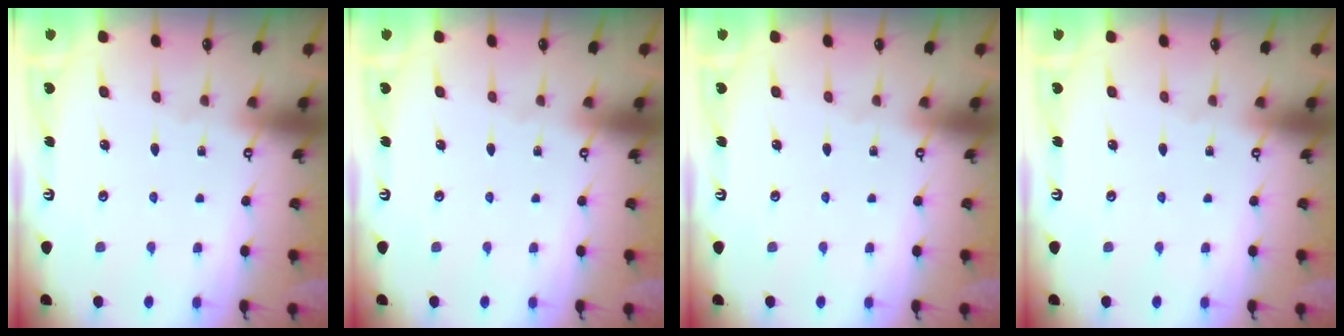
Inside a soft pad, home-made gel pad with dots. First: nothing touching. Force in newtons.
{"total": 0.0}
{"total": 0.0}
{"total": 0.0}